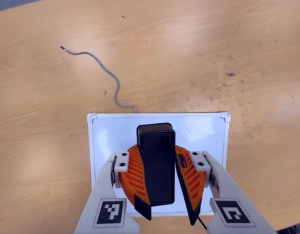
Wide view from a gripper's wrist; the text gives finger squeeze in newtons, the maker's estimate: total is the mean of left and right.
{"total": 10.9, "left": 10.8, "right": 11.0}